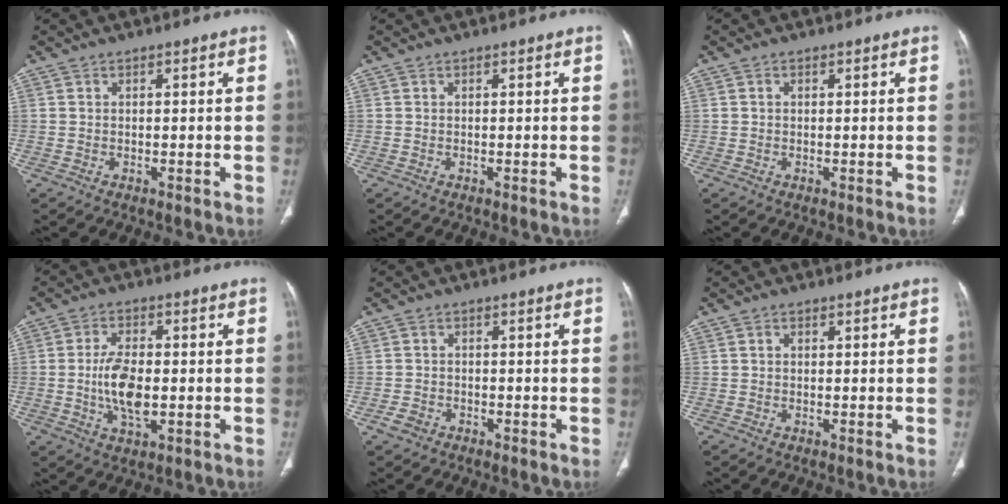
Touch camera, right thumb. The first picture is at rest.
{"total": 0.0}
{"total": 0.6, "force": [0.2, 0.5, 0.4], "torque": [-0.006, 0.002, 0.003]}
{"total": 8.7, "force": [-0.9, 4.3, 7.5], "torque": [-0.144, -0.001, -0.015]}
{"total": 2.3, "force": [-1.2, 1.7, 0.8], "torque": [-0.012, 0.009, -0.020]}
{"total": 0.9, "force": [0.2, 0.7, 0.5], "torque": [-0.006, 0.002, 0.002]}